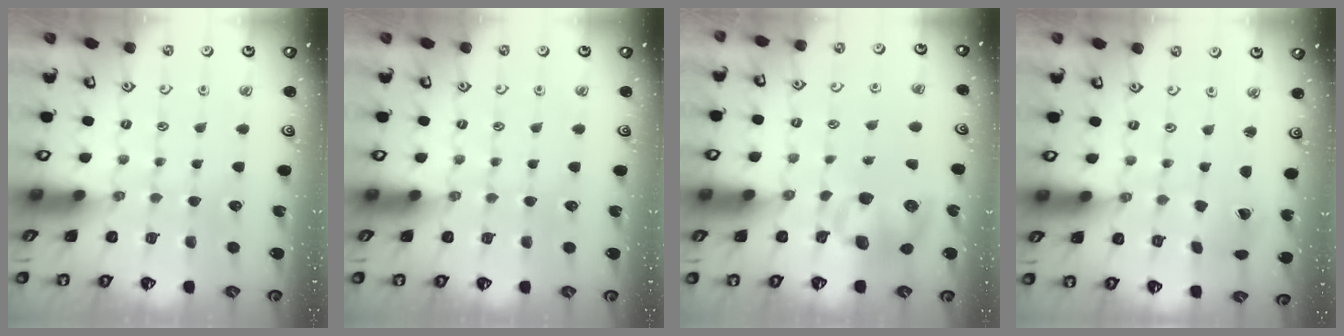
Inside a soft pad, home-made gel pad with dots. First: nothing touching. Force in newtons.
{"total": 0.0}
{"total": 7.7, "press": 7.6, "slide": 1.4}
{"total": 1.2, "press": 1.2, "slide": 0.1}